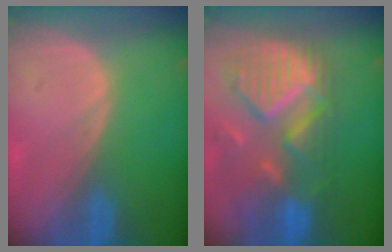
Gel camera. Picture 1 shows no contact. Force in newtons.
{"total": 11.8, "press": 10.4, "slide": 5.5}